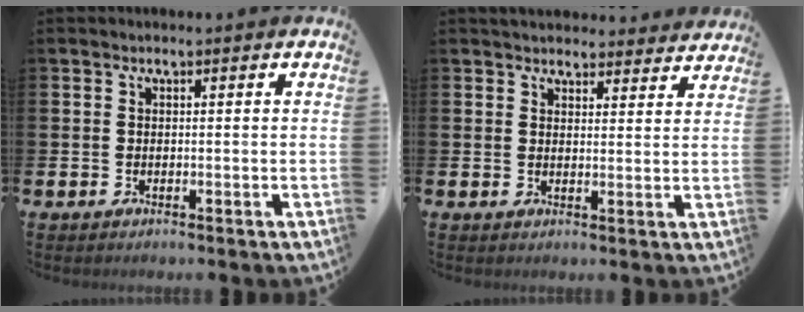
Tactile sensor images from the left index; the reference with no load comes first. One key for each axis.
{"total": 3.8, "fx": 3.7, "fy": 1.0, "fz": 0.3, "tx": -0.003, "ty": -0.018, "tz": 0.066}